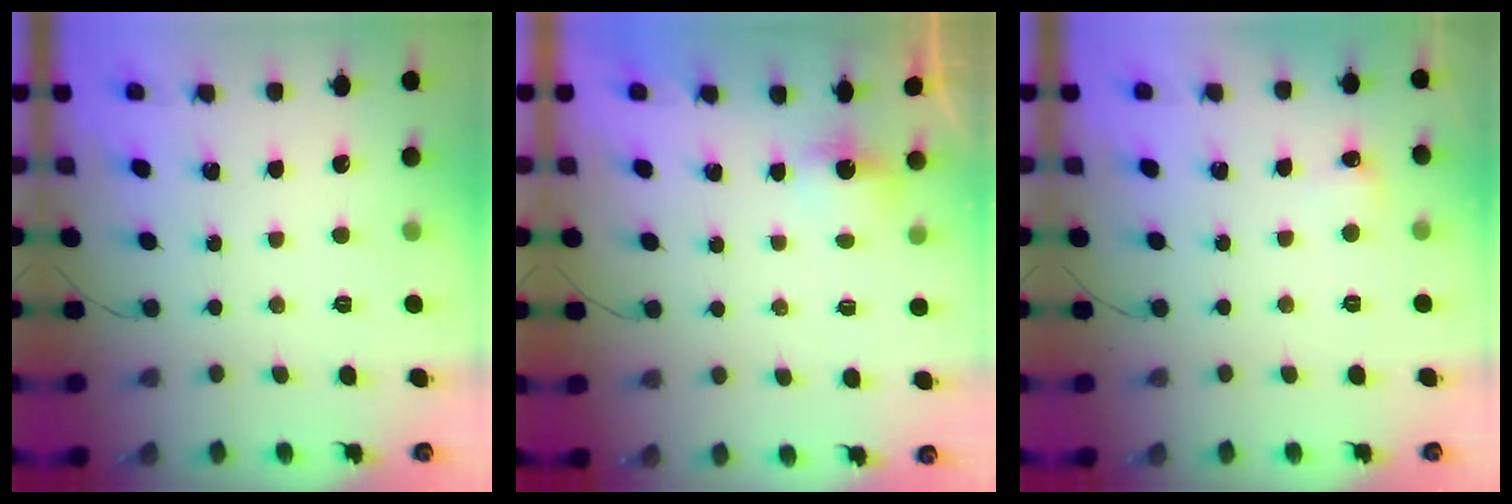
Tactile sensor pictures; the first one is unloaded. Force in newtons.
{"total": 2.9, "press": 2.8, "slide": 0.8}
{"total": 4.3, "press": 4.0, "slide": 1.4}